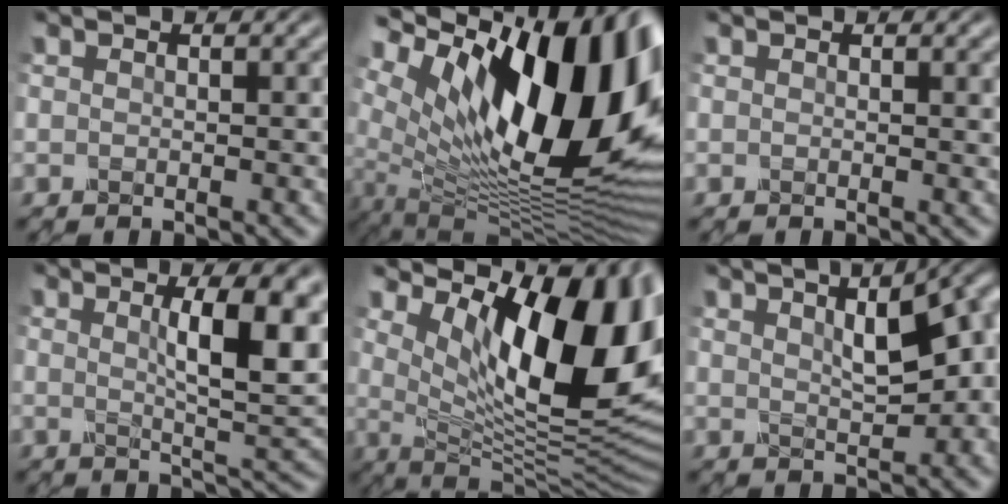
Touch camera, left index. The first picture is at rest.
{"total": 18.5, "force": [6.1, 8.5, 15.3], "torque": [-0.239, 0.015, 0.100]}
{"total": 0.9, "force": [0.4, 0.2, 0.8], "torque": [-0.006, 0.002, 0.004]}
{"total": 8.7, "force": [2.3, 2.2, 8.1], "torque": [-0.104, 0.004, 0.037]}
{"total": 15.4, "force": [5.2, 6.8, 12.8], "torque": [-0.168, -0.010, 0.090]}
{"total": 8.5, "force": [3.2, 3.4, 7.1], "torque": [-0.074, 0.026, 0.046]}